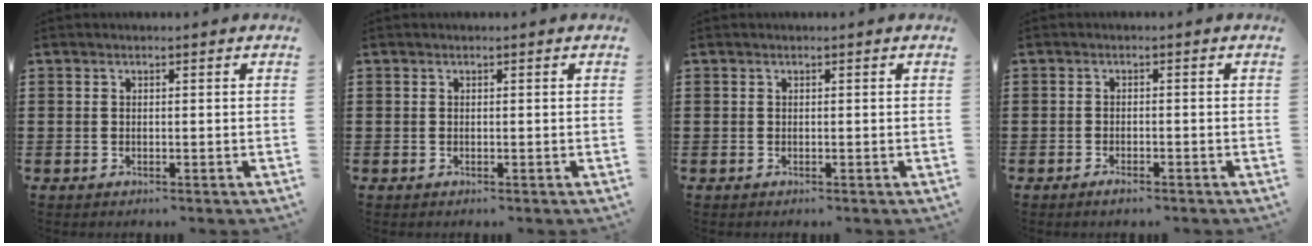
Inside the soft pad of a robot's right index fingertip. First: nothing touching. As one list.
[{"total": 0.0}, {"total": 0.0}, {"total": 1.2, "force": [-1.1, 0.2, 0.4], "torque": [-0.010, -0.004, -0.020]}]